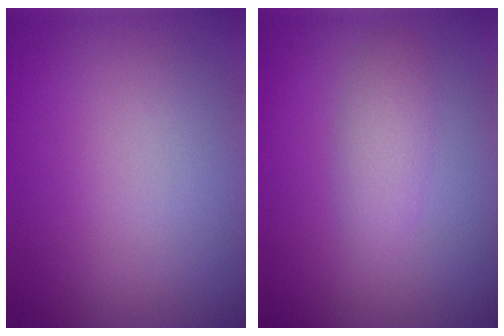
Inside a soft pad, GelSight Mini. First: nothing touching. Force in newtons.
{"total": 2.0, "press": 2.0, "slide": 0.1}